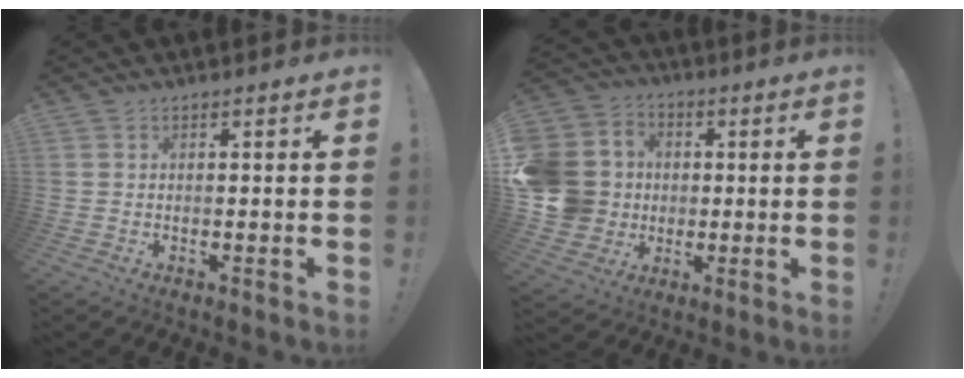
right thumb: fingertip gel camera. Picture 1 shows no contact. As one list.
[{"total": 15.2, "force": [-0.4, 14.0, 6.1], "torque": [-0.109, 0.016, 0.009]}]